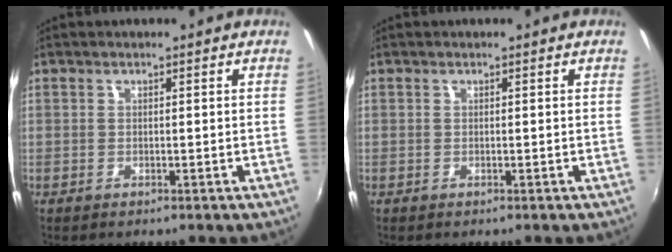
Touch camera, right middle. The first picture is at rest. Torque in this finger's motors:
{"motor_torque": [0.11, -0.09, 0.03, 0.01]}